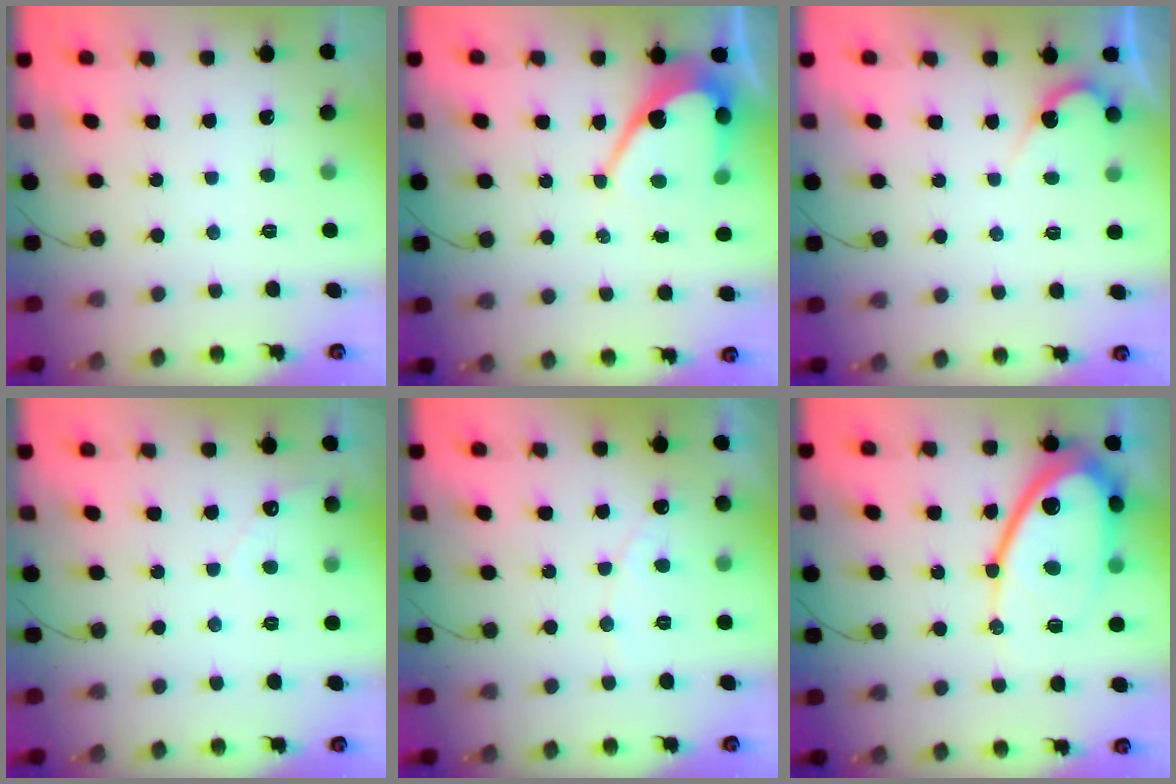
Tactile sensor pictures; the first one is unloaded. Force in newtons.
{"total": 10.9, "press": 10.9, "slide": 1.0}
{"total": 3.6, "press": 3.6, "slide": 0.2}
{"total": 2.2, "press": 2.2, "slide": 0.2}
{"total": 3.9, "press": 3.9, "slide": 0.2}
{"total": 18.3, "press": 18.2, "slide": 1.8}